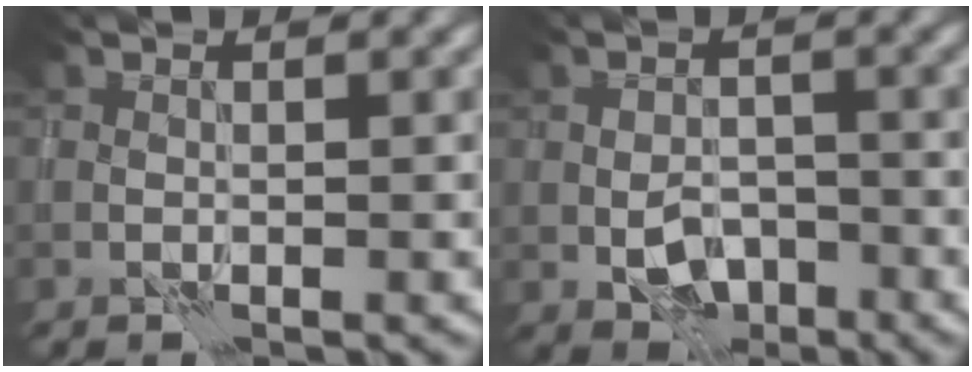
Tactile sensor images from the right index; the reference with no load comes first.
{"total": 3.3, "force": [-1.4, 2.2, 2.0], "torque": [-0.032, -0.001, -0.022]}